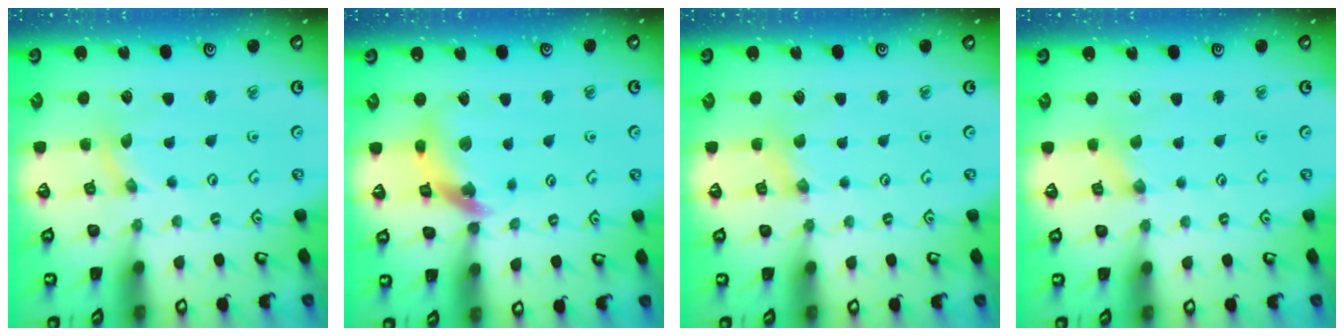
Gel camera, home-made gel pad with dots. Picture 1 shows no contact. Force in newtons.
{"total": 12.8, "press": 12.7, "slide": 1.3}
{"total": 1.4, "press": 1.3, "slide": 0.3}
{"total": 0.0}